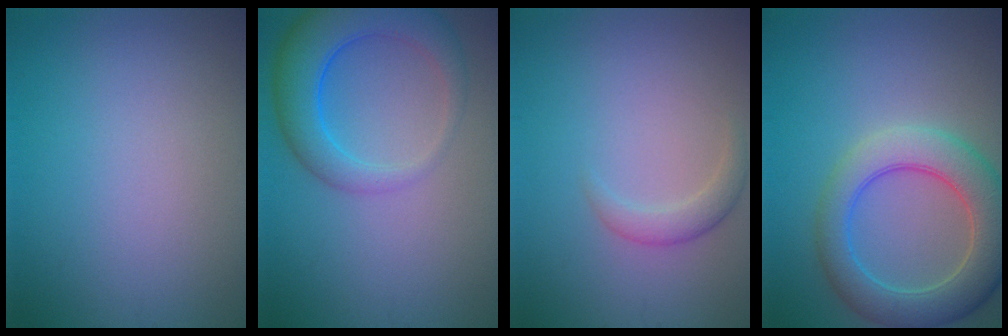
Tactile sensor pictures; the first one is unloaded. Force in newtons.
{"total": 6.1, "press": 6.0, "slide": 0.3}
{"total": 1.6, "press": 1.6, "slide": 0.1}
{"total": 6.8, "press": 6.8, "slide": 0.5}